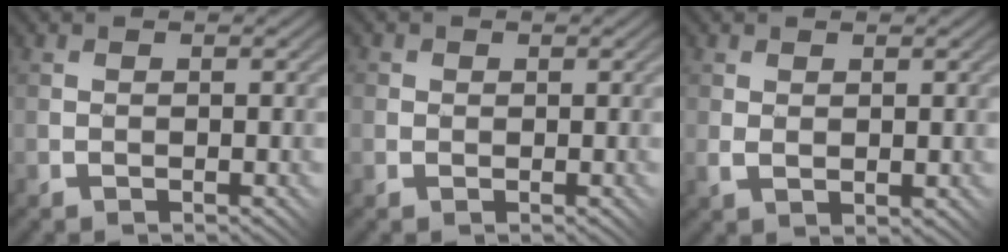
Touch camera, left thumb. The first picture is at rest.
{"total": 2.4, "force": [0.6, 2.3, 0.0], "torque": [0.006, 0.007, -0.006]}
{"total": 2.1, "force": [0.1, 1.2, 1.7], "torque": [-0.033, -0.006, 0.003]}